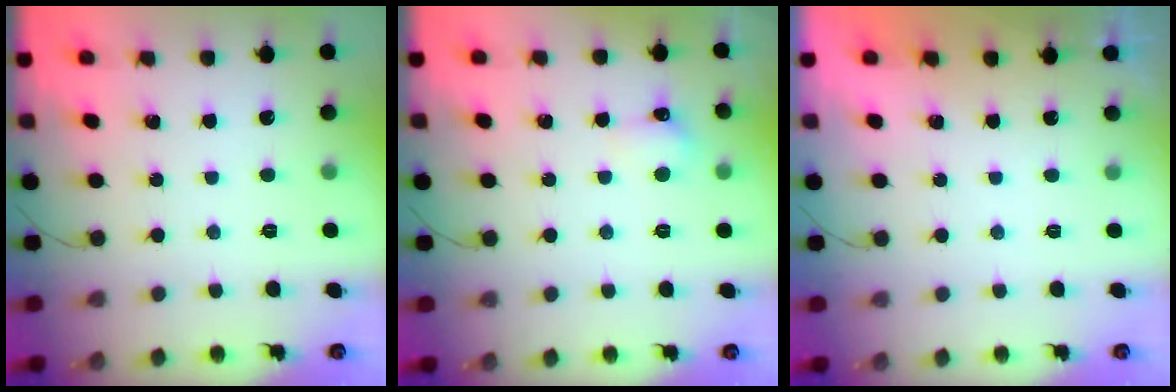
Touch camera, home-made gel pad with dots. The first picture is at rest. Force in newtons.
{"total": 4.9, "press": 4.6, "slide": 1.5}
{"total": 1.9, "press": 0.1, "slide": 1.9}